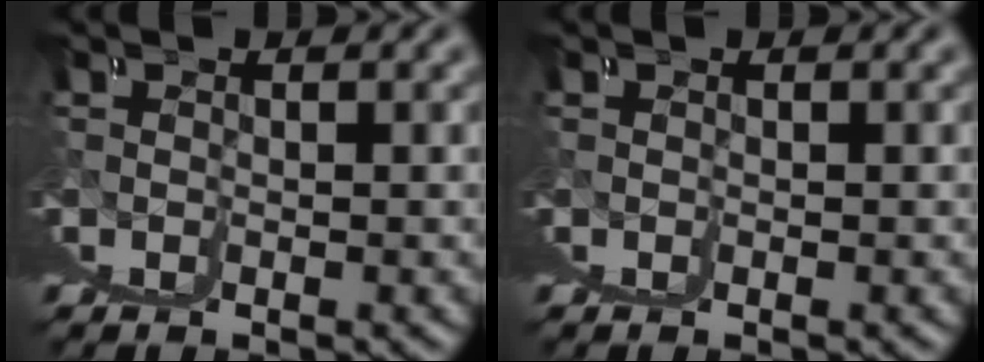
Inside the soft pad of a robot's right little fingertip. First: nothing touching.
{"total": 0.0}